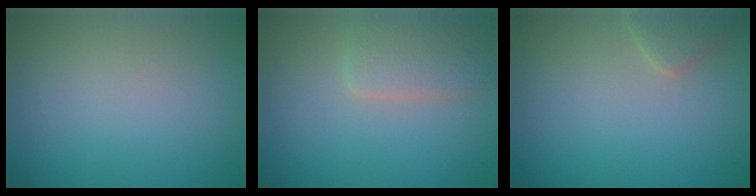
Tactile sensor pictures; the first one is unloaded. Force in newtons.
{"total": 3.2, "press": 3.2, "slide": 0.1}
{"total": 1.8, "press": 1.8, "slide": 0.1}